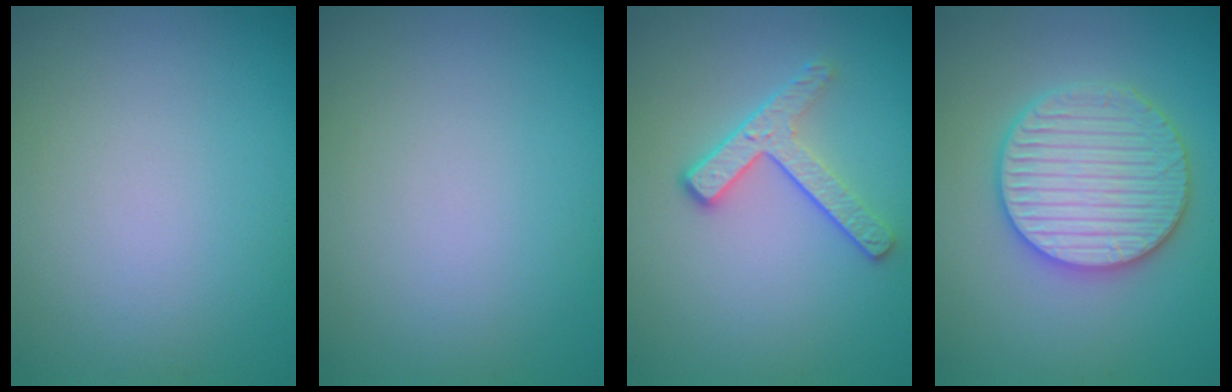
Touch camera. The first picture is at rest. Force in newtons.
{"total": 0.0}
{"total": 2.9, "press": 2.3, "slide": 1.7}
{"total": 5.9, "press": 5.8, "slide": 1.1}